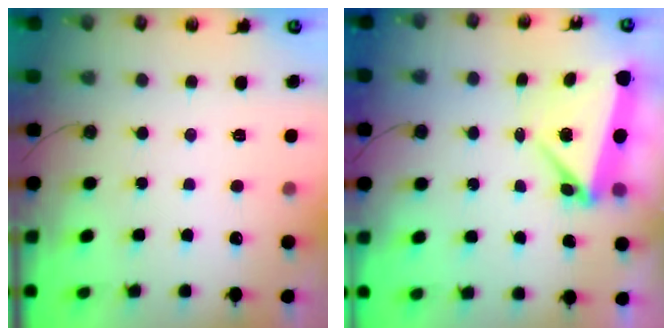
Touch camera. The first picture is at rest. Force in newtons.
{"total": 5.4, "press": 5.4, "slide": 0.4}